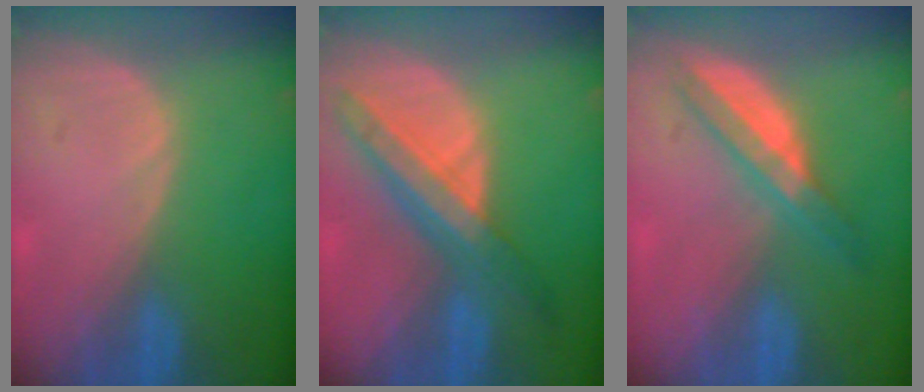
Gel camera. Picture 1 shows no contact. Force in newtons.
{"total": 8.6, "press": 7.6, "slide": 4.1}
{"total": 6.2, "press": 5.4, "slide": 3.1}